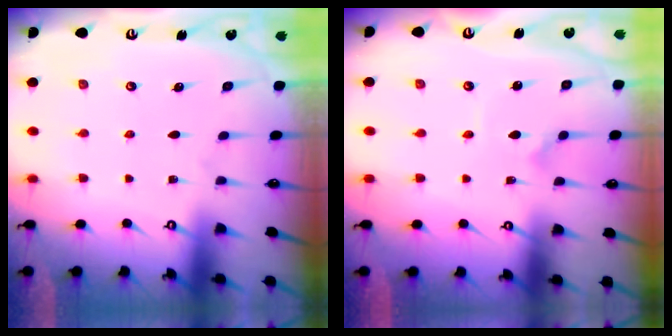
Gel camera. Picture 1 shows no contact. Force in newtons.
{"total": 3.7, "press": 3.6, "slide": 0.7}